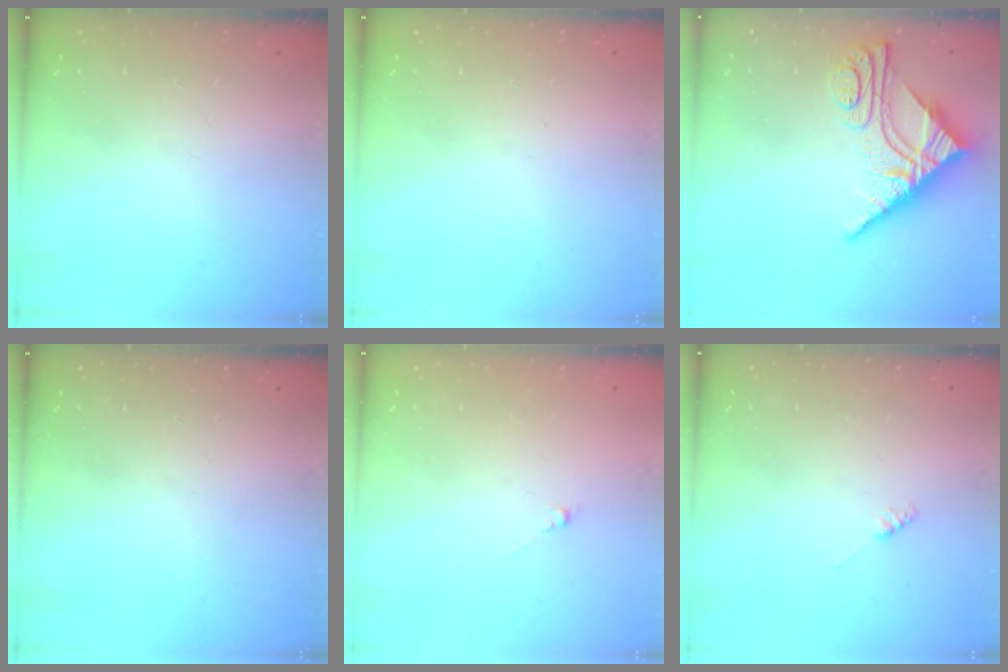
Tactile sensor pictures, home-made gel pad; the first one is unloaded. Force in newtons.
{"total": 0.0}
{"total": 11.8, "press": 11.7, "slide": 1.2}
{"total": 0.0}
{"total": 0.5, "press": 0.3, "slide": 0.4}
{"total": 2.3, "press": 2.3, "slide": 0.3}